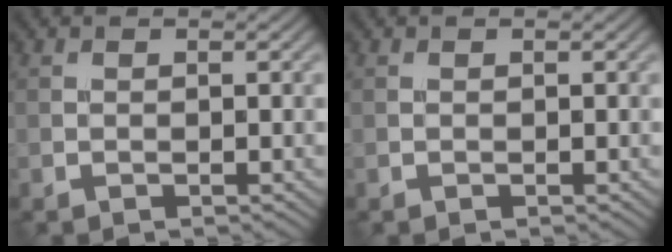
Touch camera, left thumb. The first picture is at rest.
{"total": 0.0}